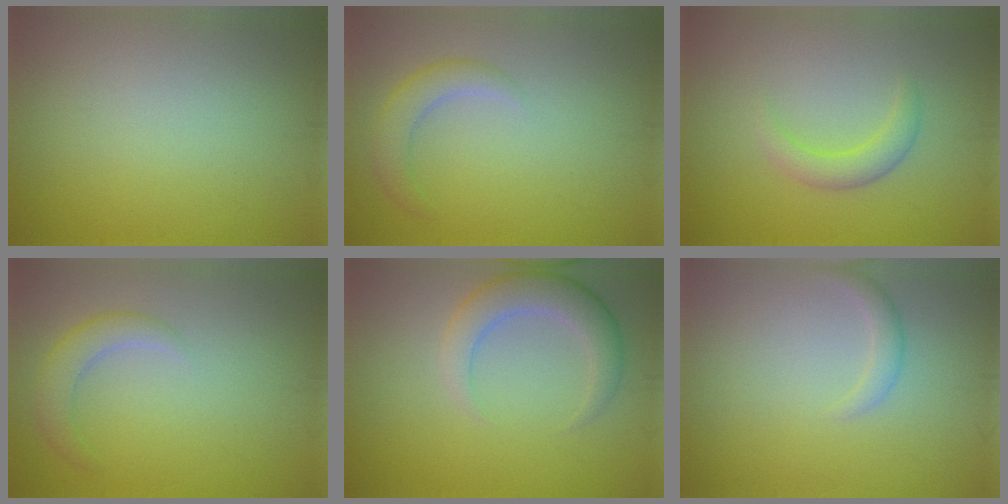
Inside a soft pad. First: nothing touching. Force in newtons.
{"total": 2.5, "press": 2.5, "slide": 0.1}
{"total": 2.1, "press": 2.1, "slide": 0.2}
{"total": 2.5, "press": 2.5, "slide": 0.1}
{"total": 4.0, "press": 3.9, "slide": 0.4}
{"total": 1.2, "press": 1.2, "slide": 0.0}